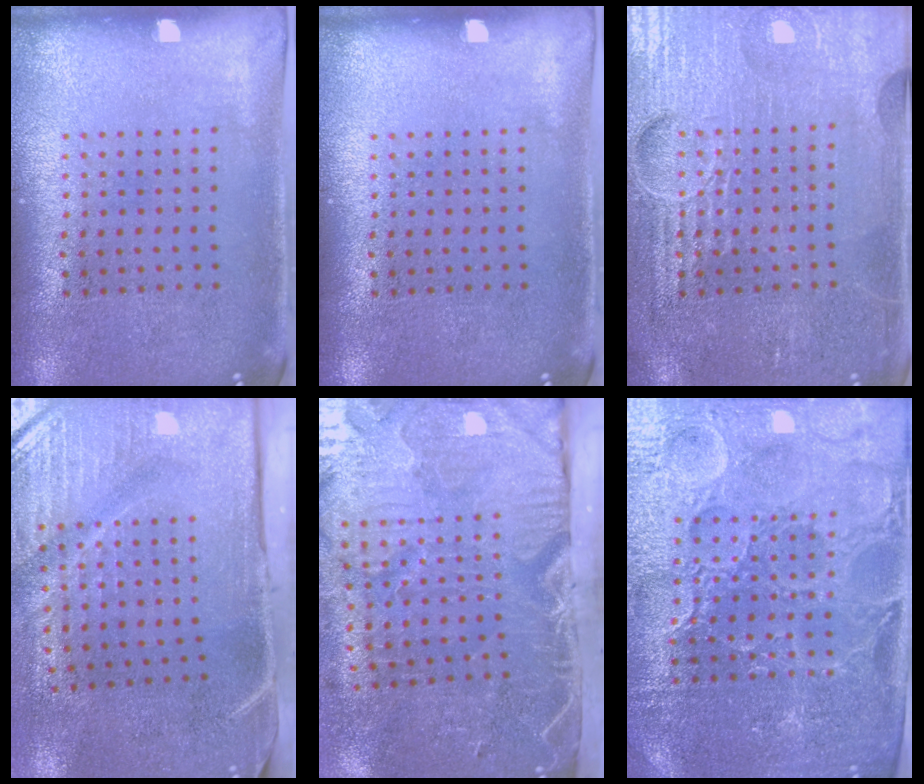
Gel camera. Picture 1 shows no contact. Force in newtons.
{"total": 0.0}
{"total": 4.1, "press": 4.0, "slide": 0.5}
{"total": 5.0, "press": 4.1, "slide": 2.8}
{"total": 5.4, "press": 4.5, "slide": 3.1}
{"total": 4.6, "press": 4.3, "slide": 1.6}